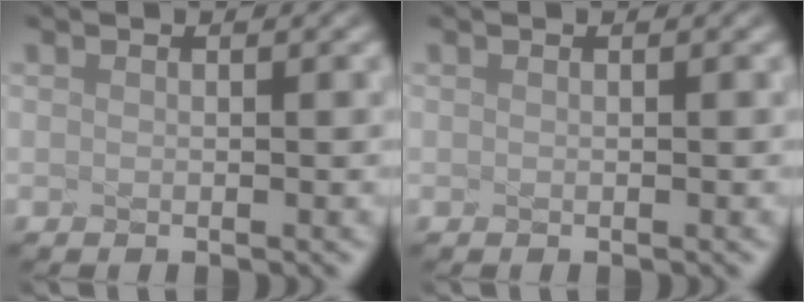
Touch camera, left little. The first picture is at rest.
{"total": 0.0}